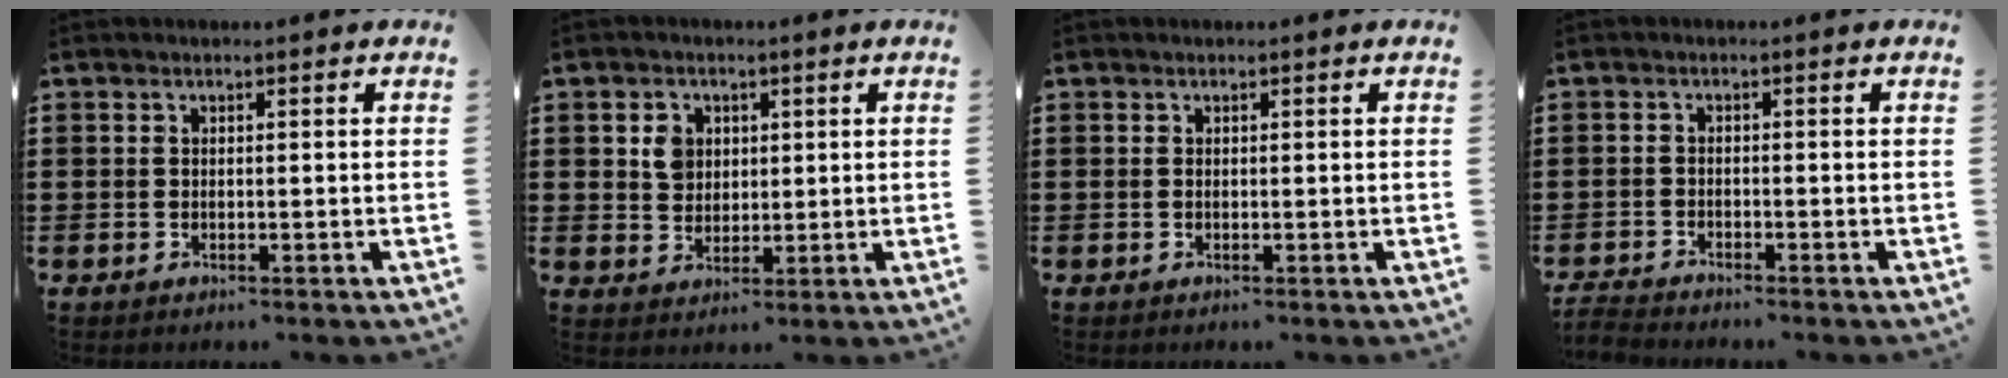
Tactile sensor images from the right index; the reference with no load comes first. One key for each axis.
{"total": 4.0, "fx": 1.1, "fy": 3.4, "fz": 1.8, "tx": -0.040, "ty": 0.010, "tz": 0.017}
{"total": 0.0}
{"total": 1.8, "fx": -1.8, "fy": 0.0, "fz": -0.1, "tx": -0.003, "ty": 0.001, "tz": -0.040}